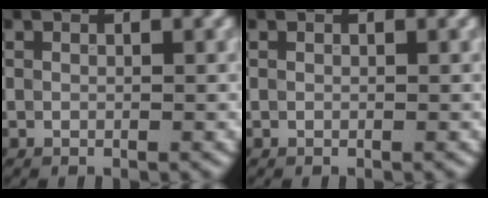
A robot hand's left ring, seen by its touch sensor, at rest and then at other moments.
{"total": 0.0}